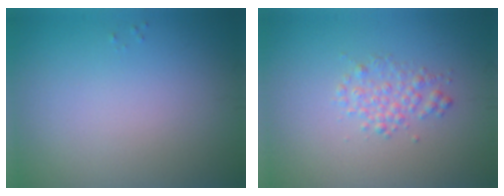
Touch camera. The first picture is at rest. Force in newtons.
{"total": 2.0, "press": 2.0, "slide": 0.0}